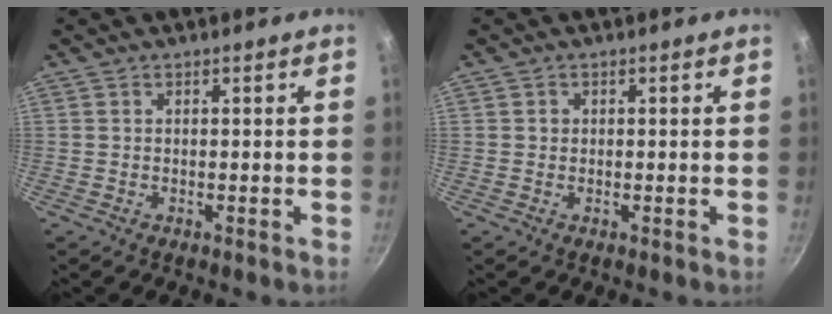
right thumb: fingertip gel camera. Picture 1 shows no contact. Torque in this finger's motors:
{"motor_torque": [-0.08, 0.26, 0.40, 0.04, -0.02]}